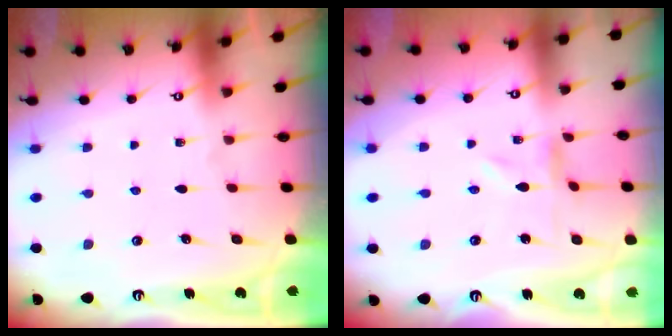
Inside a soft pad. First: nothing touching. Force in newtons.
{"total": 0.0}